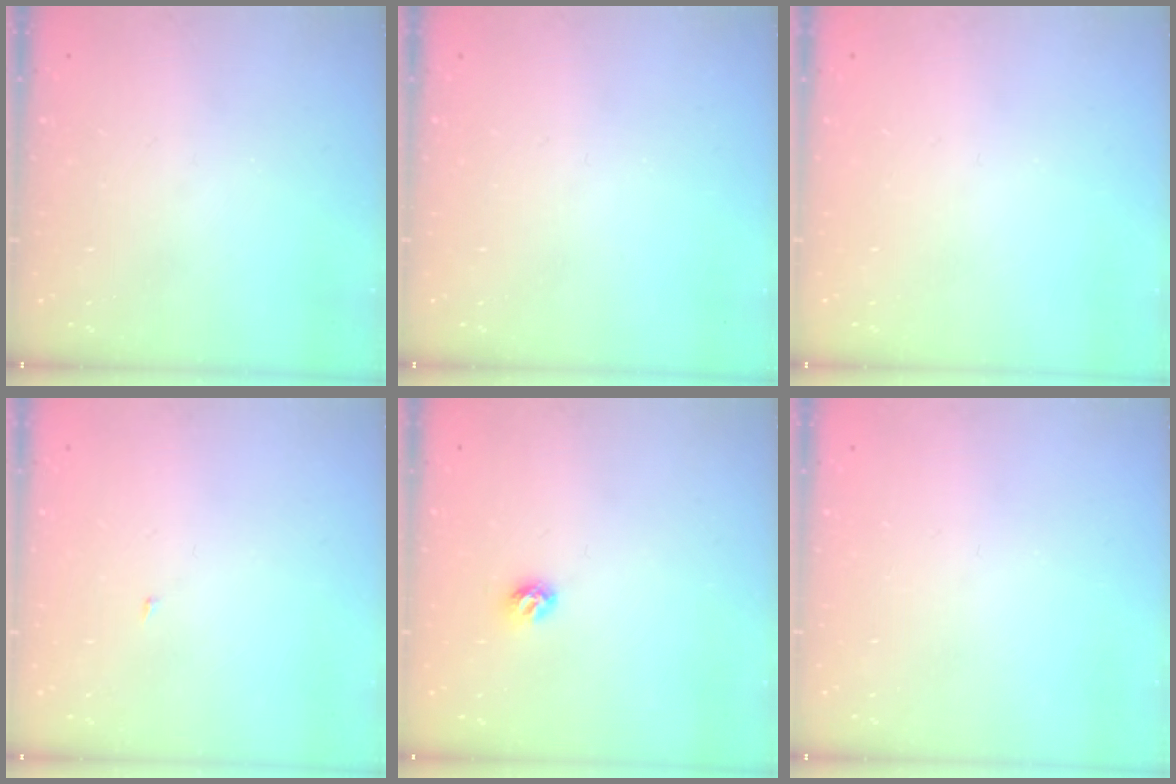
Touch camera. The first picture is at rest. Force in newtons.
{"total": 0.0}
{"total": 0.0}
{"total": 1.8, "press": 1.8, "slide": 0.2}
{"total": 5.9, "press": 5.9, "slide": 0.8}
{"total": 0.0}